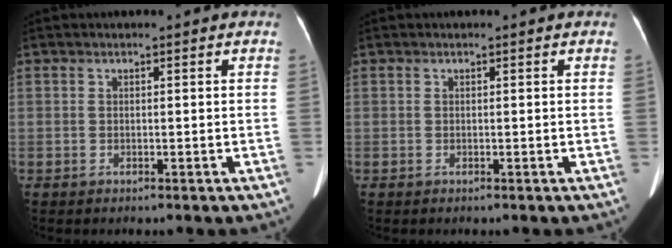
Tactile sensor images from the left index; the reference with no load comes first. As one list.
[{"total": 0.0}]